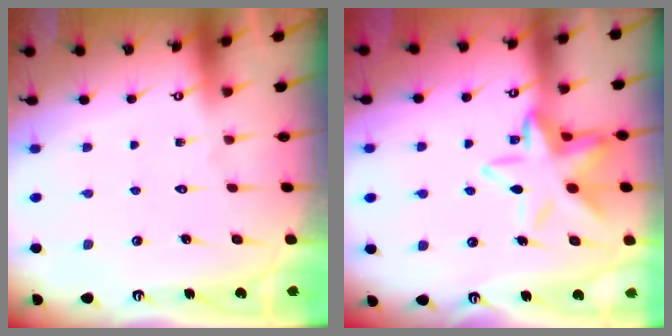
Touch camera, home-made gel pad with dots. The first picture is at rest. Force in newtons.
{"total": 14.4, "press": 14.3, "slide": 1.3}